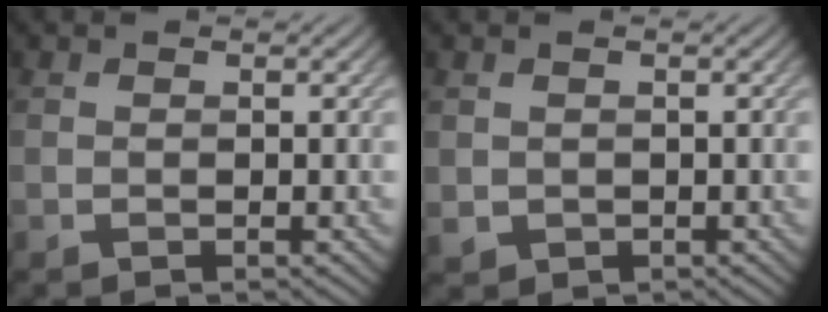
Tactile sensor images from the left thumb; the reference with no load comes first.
{"total": 1.3, "force": [0.3, 1.3, 0.3], "torque": [-0.014, -0.010, 0.008]}